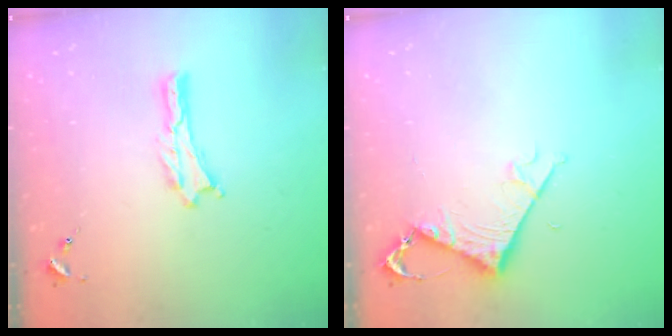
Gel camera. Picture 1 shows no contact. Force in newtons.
{"total": 5.3, "press": 5.2, "slide": 0.5}